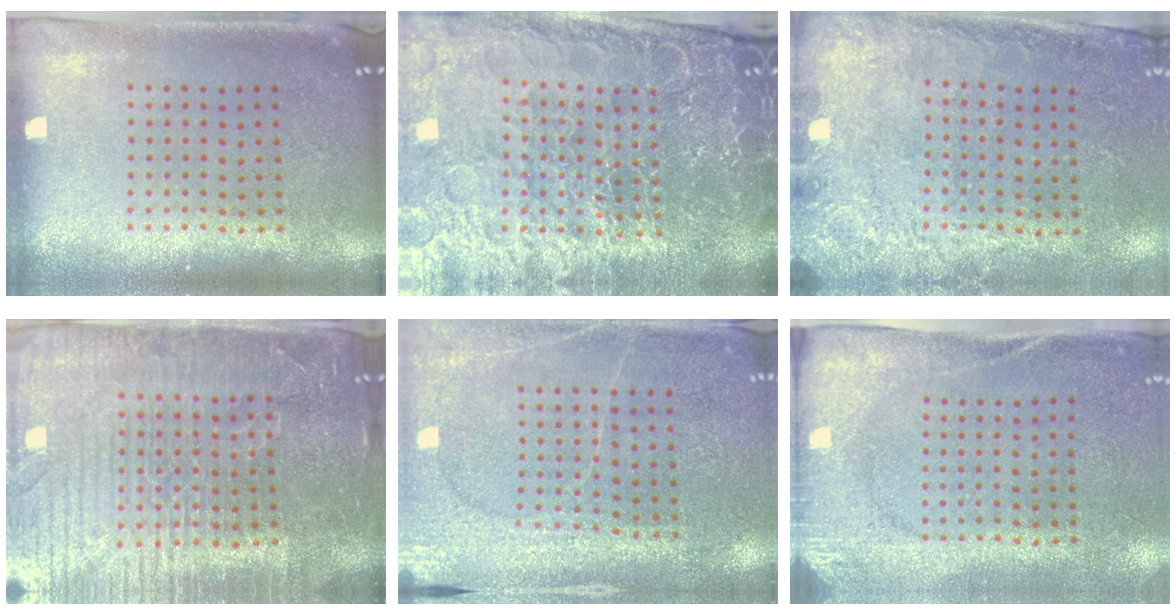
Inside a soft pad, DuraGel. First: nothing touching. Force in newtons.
{"total": 5.8, "press": 5.2, "slide": 2.5}
{"total": 2.7, "press": 2.0, "slide": 1.9}
{"total": 4.7, "press": 4.4, "slide": 1.7}
{"total": 2.7, "press": 2.7, "slide": 0.4}
{"total": 2.6, "press": 2.0, "slide": 1.6}